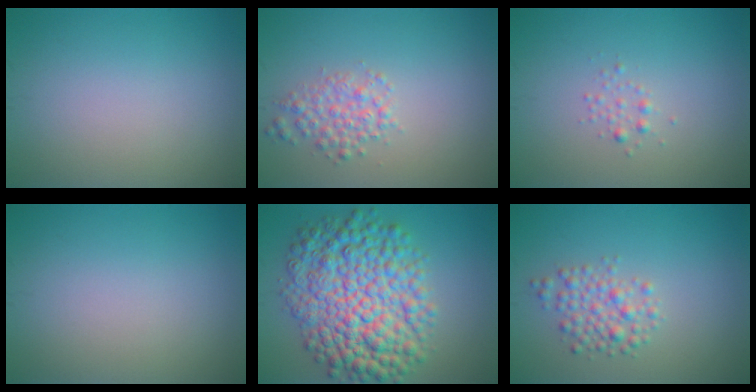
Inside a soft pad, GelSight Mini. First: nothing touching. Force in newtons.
{"total": 2.4, "press": 2.4, "slide": 0.1}
{"total": 0.9, "press": 0.9, "slide": 0.0}
{"total": 0.0}
{"total": 10.8, "press": 10.8, "slide": 0.1}
{"total": 2.7, "press": 2.7, "slide": 0.1}